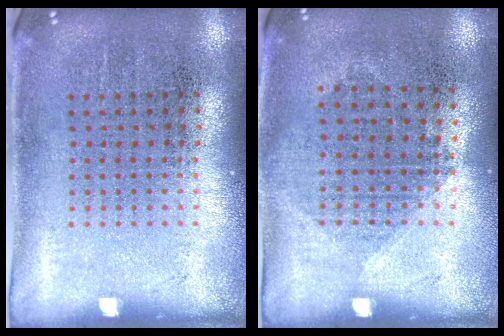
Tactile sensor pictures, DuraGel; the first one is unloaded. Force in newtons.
{"total": 1.0, "press": 0.9, "slide": 0.4}